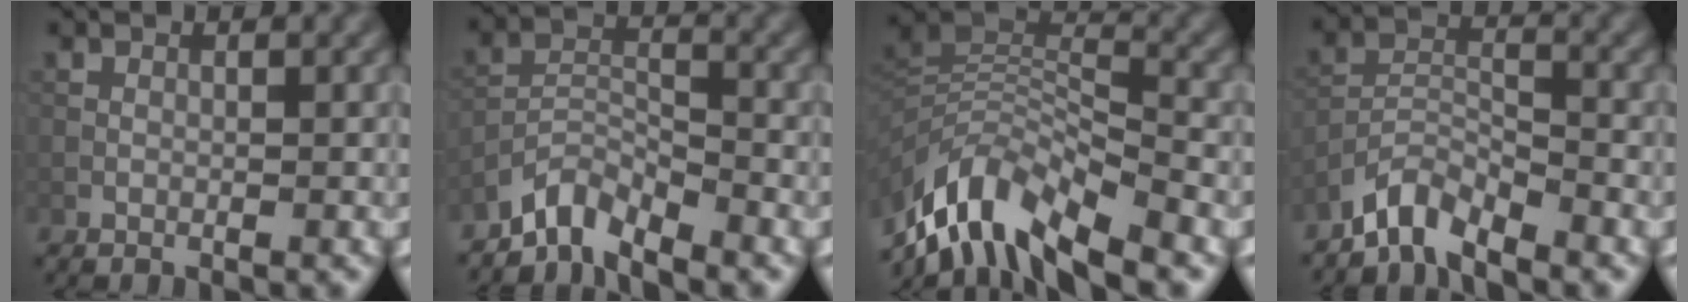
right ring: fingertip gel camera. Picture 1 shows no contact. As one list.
[{"total": 3.5, "force": [-3.2, 0.9, 1.2], "torque": [-0.019, 0.004, -0.074]}, {"total": 10.2, "force": [-6.9, 3.5, 6.7], "torque": [-0.124, 0.008, -0.137]}, {"total": 3.7, "force": [-3.3, 1.0, 1.4], "torque": [-0.025, 0.003, -0.077]}]